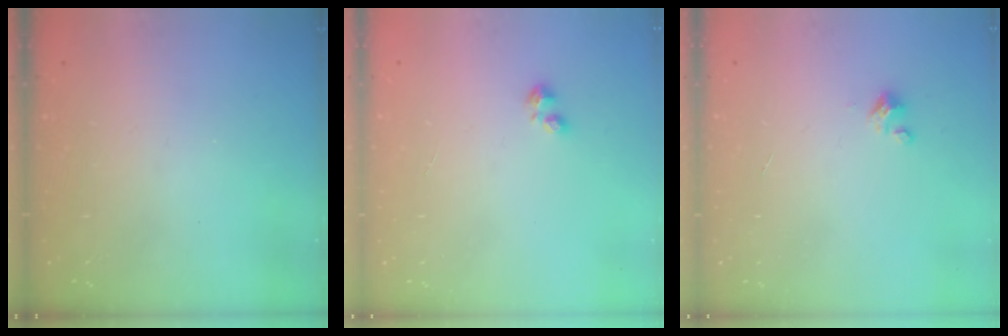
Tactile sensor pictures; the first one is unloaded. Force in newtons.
{"total": 1.5, "press": 1.5, "slide": 0.3}
{"total": 2.0, "press": 2.0, "slide": 0.2}